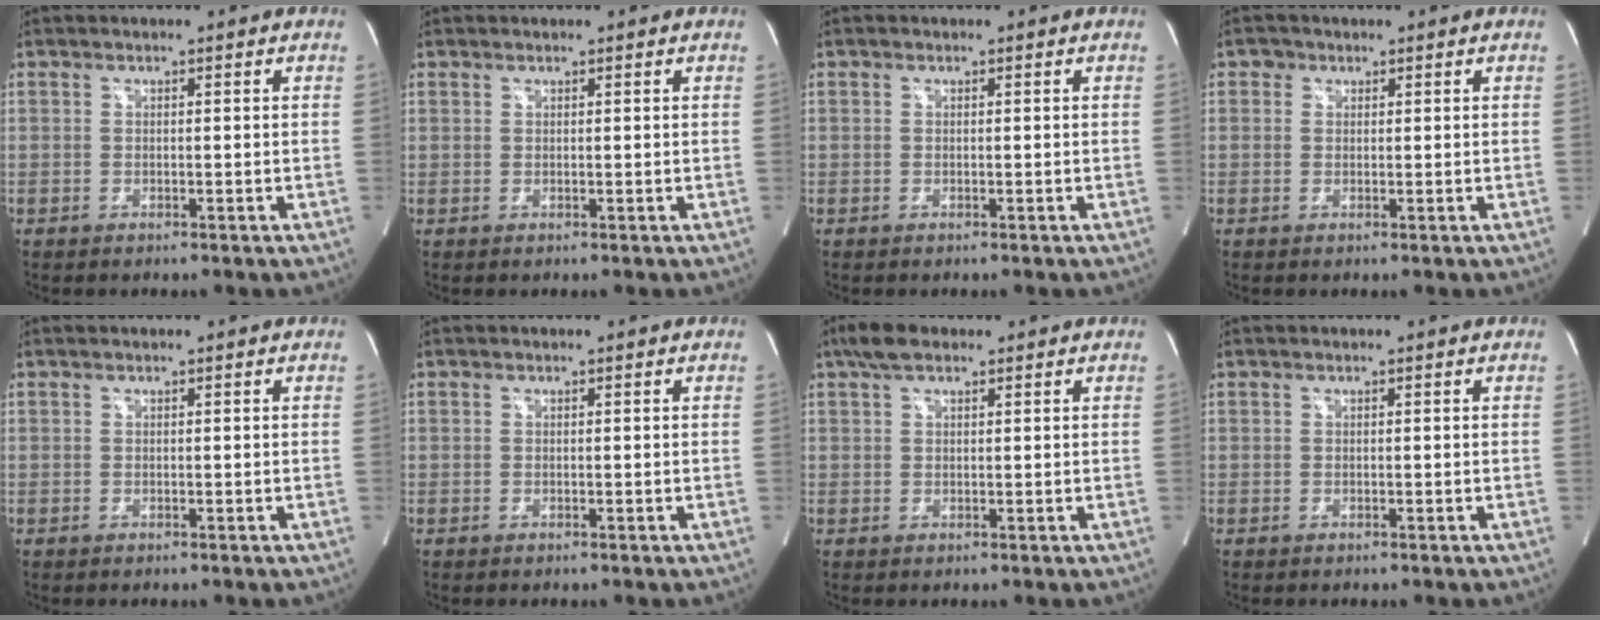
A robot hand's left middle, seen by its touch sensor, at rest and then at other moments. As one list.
[{"total": 0.6, "force": [0.5, 0.4, 0.0], "torque": [-0.003, 0.000, 0.006]}, {"total": 0.0}, {"total": 1.4, "force": [0.7, 1.2, 0.2], "torque": [0.003, 0.003, 0.007]}, {"total": 0.0}, {"total": 0.0}, {"total": 3.9, "force": [2.7, 1.6, 2.4], "torque": [-0.057, 0.017, 0.052]}, {"total": 0.0}]